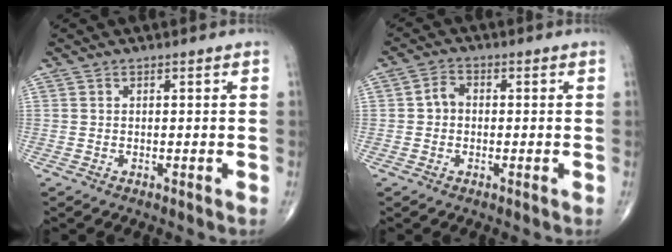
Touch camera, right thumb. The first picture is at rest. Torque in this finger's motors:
{"motor_torque": [-0.27, 0.38, 0.04, -0.11, 0.05]}